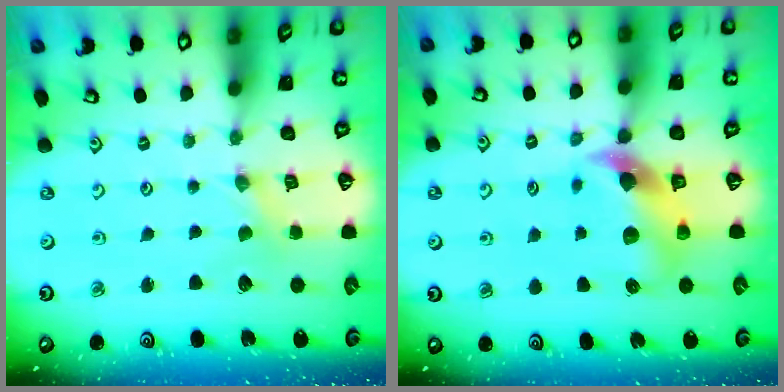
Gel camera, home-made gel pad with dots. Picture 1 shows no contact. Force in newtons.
{"total": 10.1, "press": 10.0, "slide": 1.5}